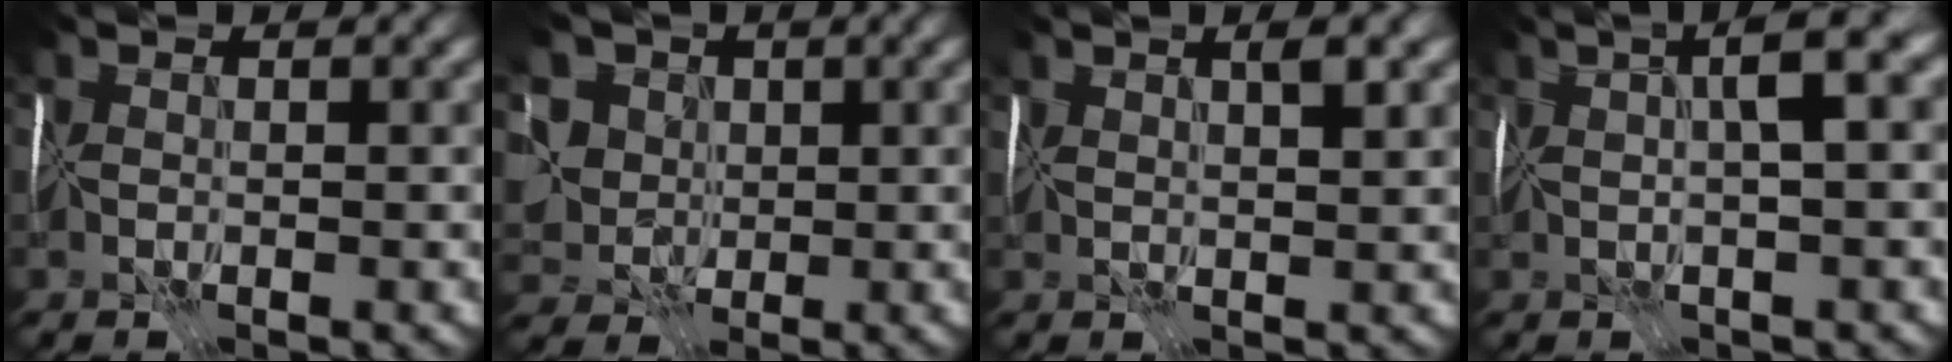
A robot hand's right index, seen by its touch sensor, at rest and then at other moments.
{"total": 5.5, "force": [2.6, 4.7, 1.2], "torque": [-0.026, 0.023, 0.027]}
{"total": 3.5, "force": [2.7, 0.6, 2.2], "torque": [-0.020, 0.015, 0.048]}
{"total": 4.6, "force": [2.5, -0.1, 3.8], "torque": [-0.058, 0.021, 0.043]}